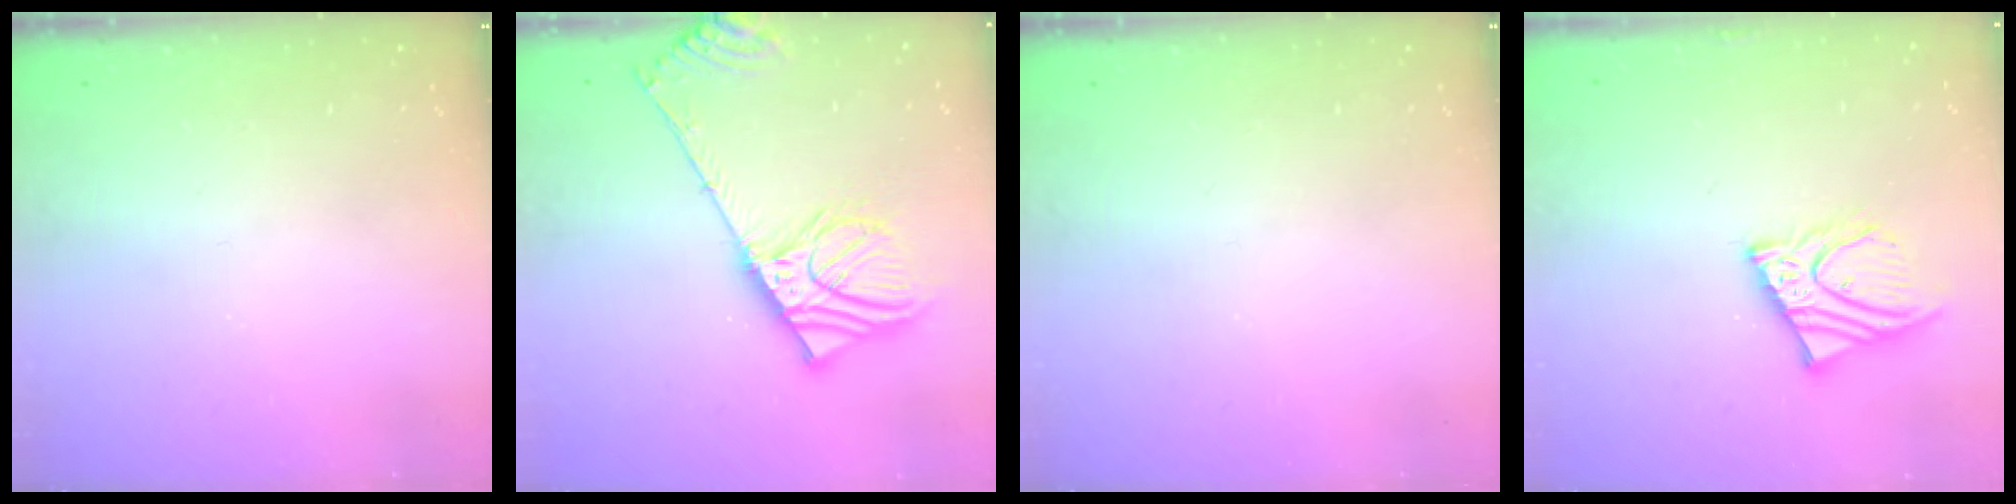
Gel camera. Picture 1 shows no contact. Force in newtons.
{"total": 12.8, "press": 12.5, "slide": 2.6}
{"total": 0.0}
{"total": 11.0, "press": 10.8, "slide": 1.7}